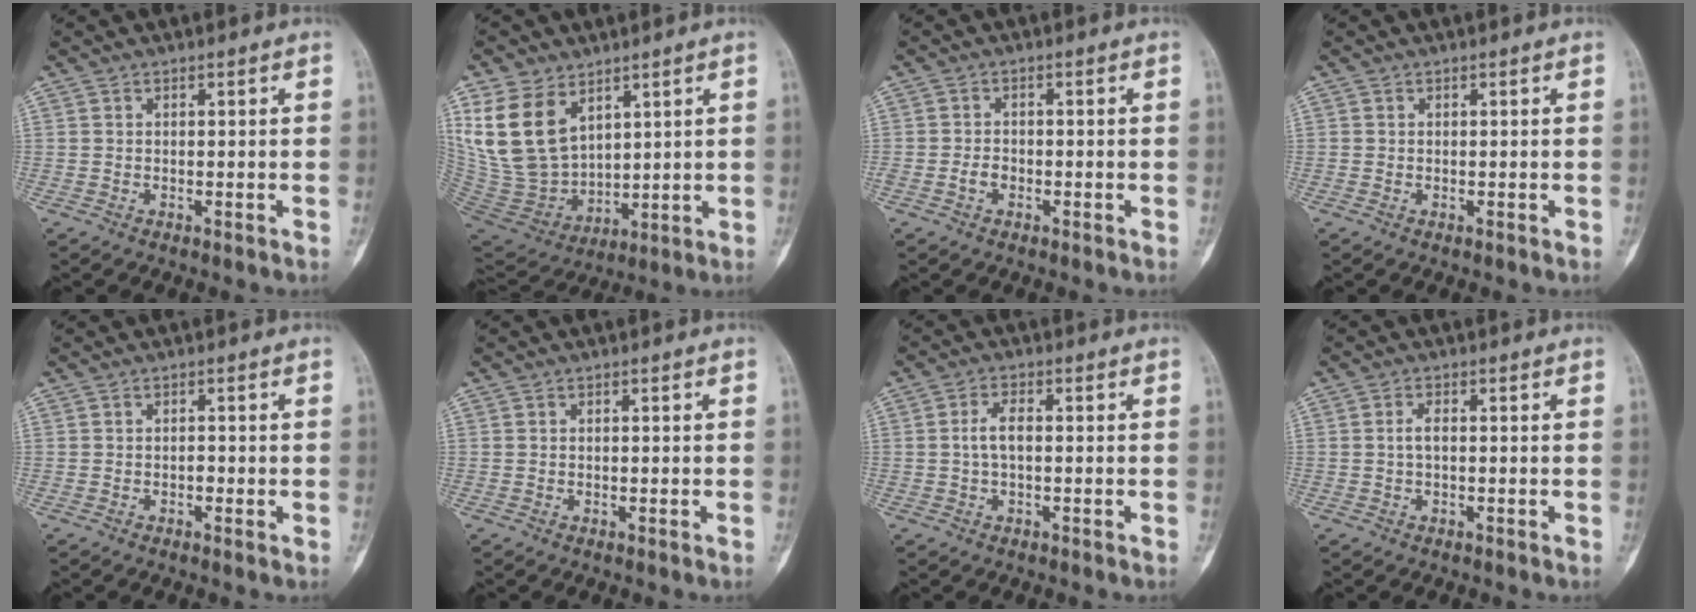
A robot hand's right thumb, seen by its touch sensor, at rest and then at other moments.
{"total": 16.3, "force": [7.6, 10.6, 9.8], "torque": [-0.171, -0.039, 0.173]}
{"total": 2.0, "force": [-0.8, 1.4, 1.2], "torque": [-0.019, 0.008, -0.015]}
{"total": 0.0}
{"total": 1.4, "force": [-0.4, 0.7, 1.1], "torque": [-0.012, 0.002, -0.007]}
{"total": 0.0}
{"total": 3.3, "force": [0.0, 1.5, 2.9], "torque": [-0.061, 0.011, -0.002]}
{"total": 1.7, "force": [0.0, 0.8, 1.5], "torque": [-0.029, 0.006, 0.000]}